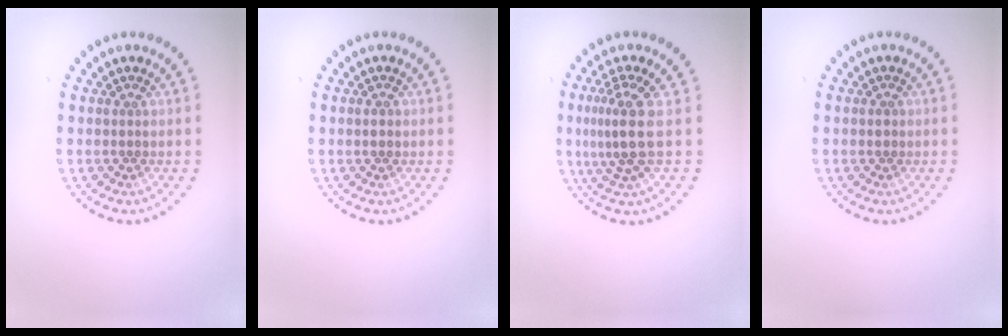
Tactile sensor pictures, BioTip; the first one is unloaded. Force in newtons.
{"total": 1.2, "press": 1.2, "slide": 0.1}
{"total": 3.5, "press": 2.5, "slide": 2.4}
{"total": 1.0, "press": 1.0, "slide": 0.2}